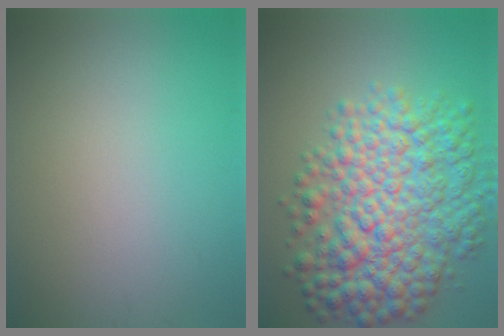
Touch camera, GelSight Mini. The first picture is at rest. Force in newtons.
{"total": 10.3, "press": 10.3, "slide": 0.1}